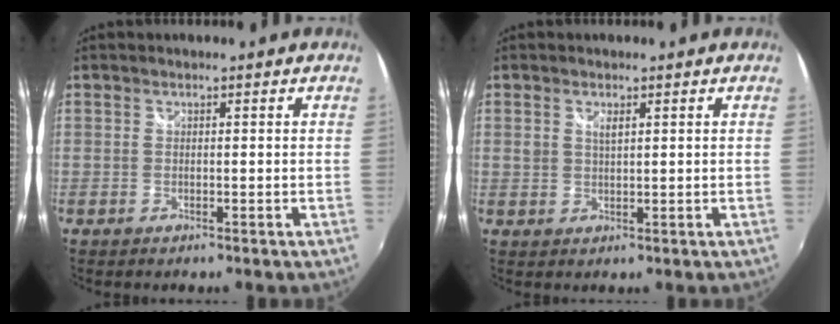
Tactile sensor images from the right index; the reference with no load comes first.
{"total": 1.8, "force": [0.9, 0.8, 1.3], "torque": [-0.024, -0.001, 0.015]}